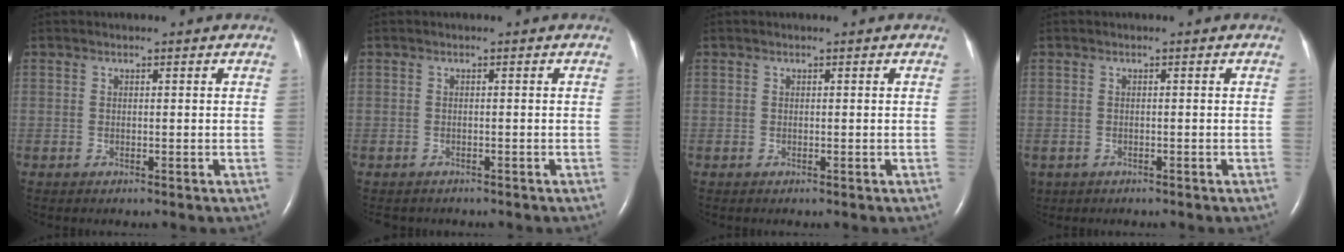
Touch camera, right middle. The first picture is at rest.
{"total": 3.1, "force": [-2.7, 1.4, 0.8], "torque": [-0.013, -0.003, -0.031]}
{"total": 0.0}
{"total": 2.2, "force": [-1.5, 1.6, 0.5], "torque": [-0.014, -0.001, -0.021]}